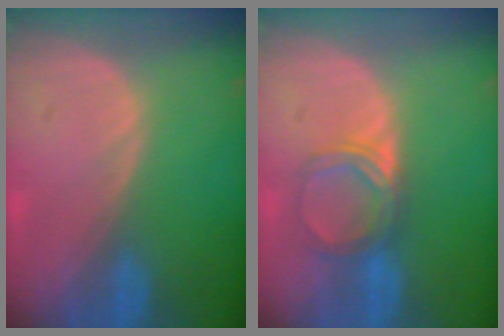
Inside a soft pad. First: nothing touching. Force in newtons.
{"total": 5.0, "press": 4.6, "slide": 2.1}